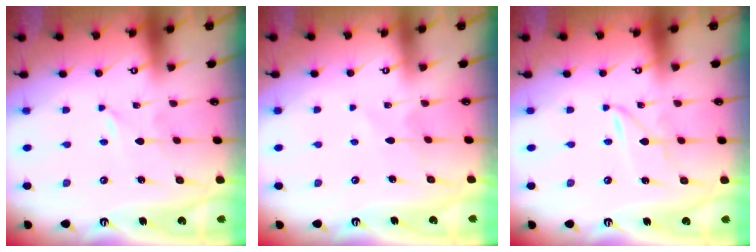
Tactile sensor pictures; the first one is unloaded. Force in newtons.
{"total": 4.9, "press": 4.8, "slide": 0.6}
{"total": 1.5, "press": 1.5, "slide": 0.1}